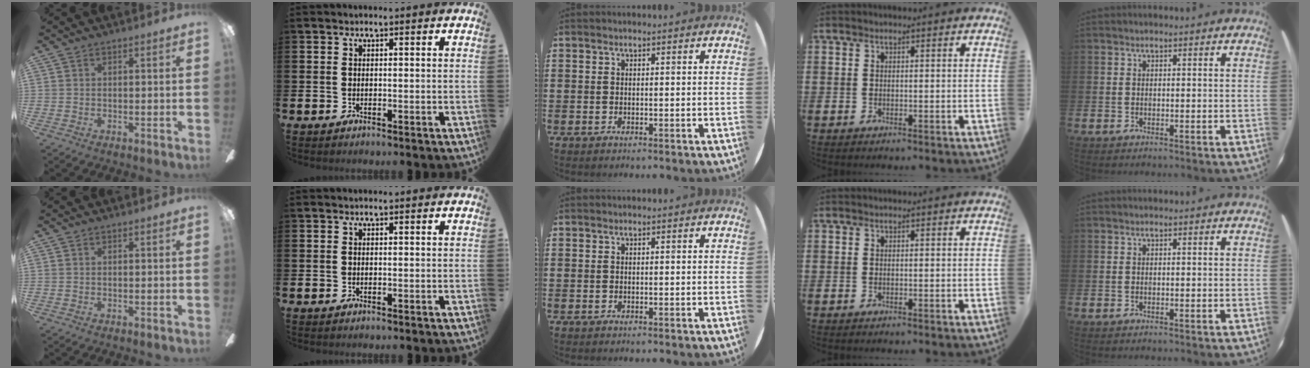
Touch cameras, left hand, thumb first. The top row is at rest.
{}